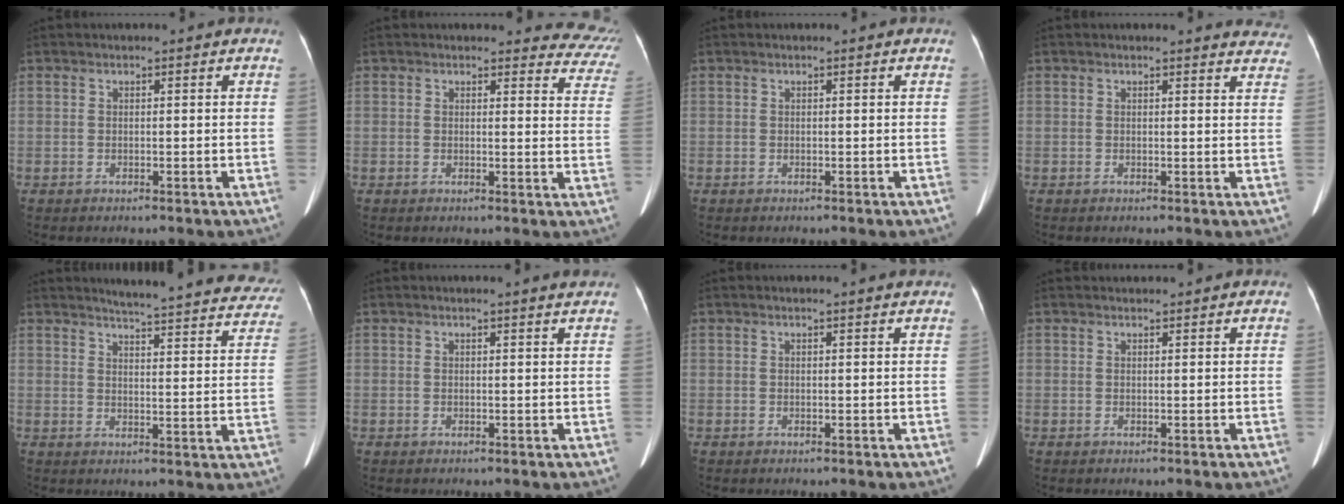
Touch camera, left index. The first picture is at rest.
{"total": 8.7, "force": [8.4, 2.5, -0.3], "torque": [0.056, -0.053, 0.041]}
{"total": 0.0}
{"total": 4.9, "force": [4.7, 1.3, 0.1], "torque": [0.022, -0.023, 0.015]}
{"total": 22.9, "force": [21.5, 2.6, 7.3], "torque": [-0.081, -0.068, 0.237]}
{"total": 1.7, "force": [1.6, -0.5, 0.4], "torque": [-0.014, -0.006, 0.017]}
{"total": 1.1, "force": [1.1, -0.2, 0.2], "torque": [-0.013, -0.004, 0.013]}
{"total": 1.5, "force": [1.5, 0.2, 0.1], "torque": [-0.005, 0.016, 0.025]}